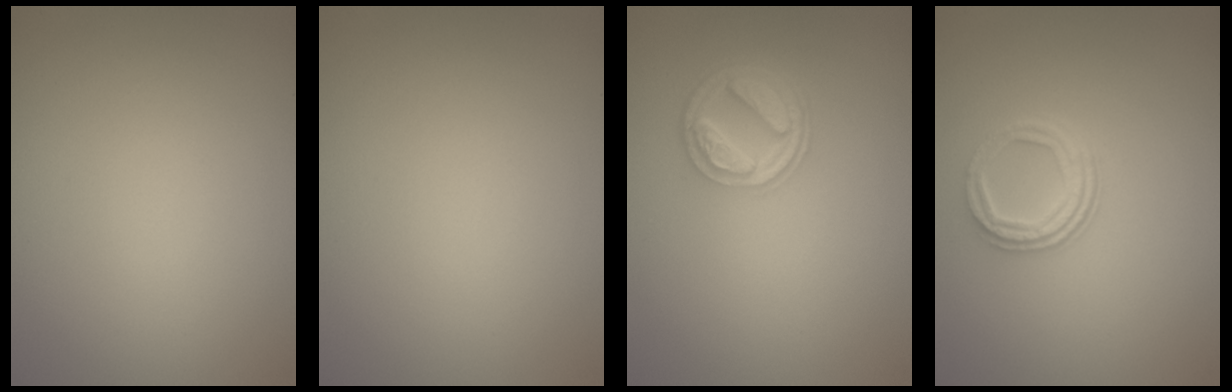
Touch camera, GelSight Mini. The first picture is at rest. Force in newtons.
{"total": 0.0}
{"total": 4.4, "press": 3.4, "slide": 2.7}
{"total": 3.0, "press": 2.4, "slide": 1.7}